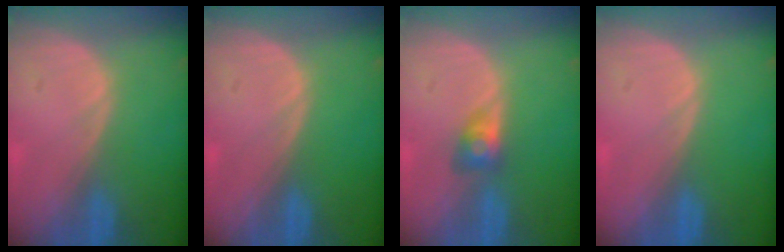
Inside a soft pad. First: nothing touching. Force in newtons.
{"total": 0.0}
{"total": 3.1, "press": 2.7, "slide": 1.5}
{"total": 0.0}